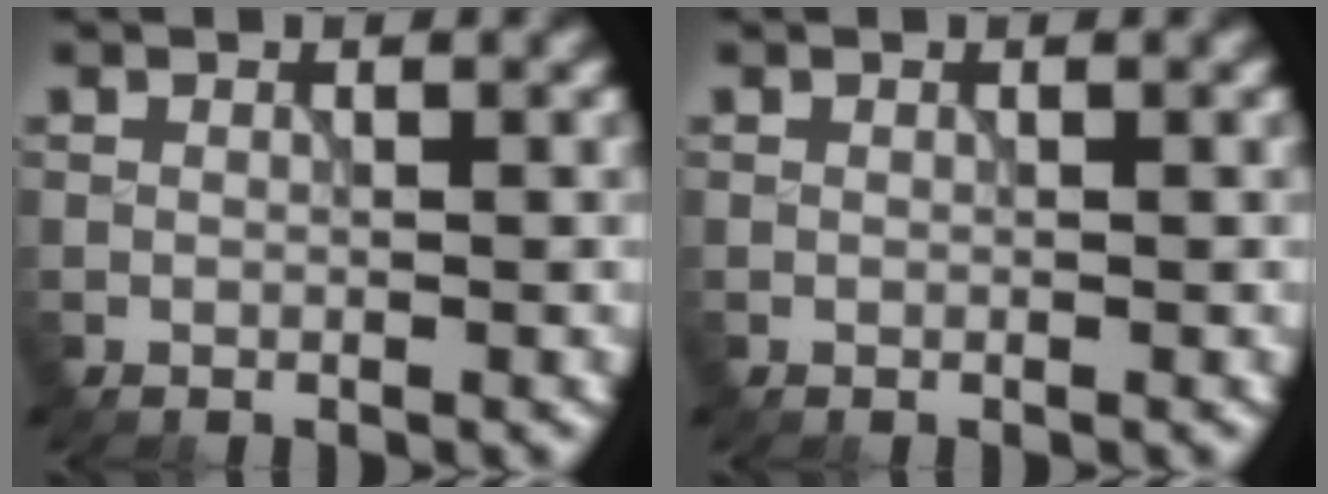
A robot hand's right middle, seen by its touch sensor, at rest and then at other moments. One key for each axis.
{"total": 0.0}